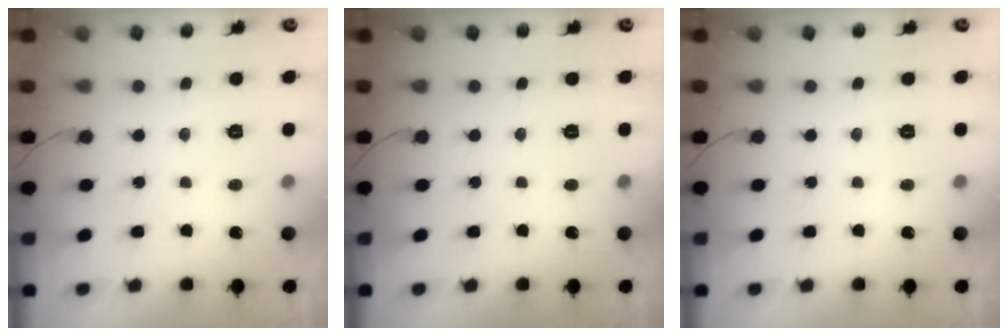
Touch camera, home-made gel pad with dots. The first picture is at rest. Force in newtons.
{"total": 0.0}
{"total": 0.0}